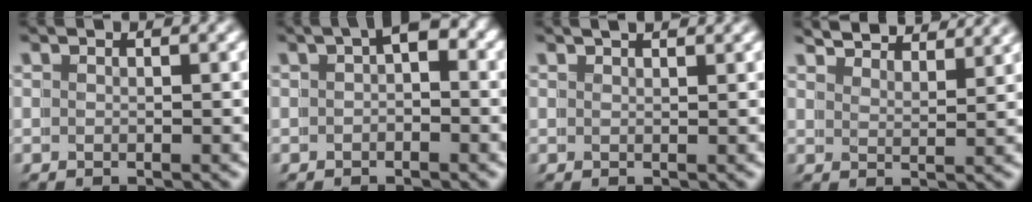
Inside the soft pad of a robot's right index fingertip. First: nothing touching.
{"total": 2.8, "force": [0.7, 1.5, 2.3], "torque": [-0.025, 0.008, 0.005]}
{"total": 1.3, "force": [1.1, -0.5, 0.5], "torque": [0.001, 0.007, 0.016]}
{"total": 4.9, "force": [4.8, -0.5, 0.7], "torque": [-0.004, 0.008, 0.076]}